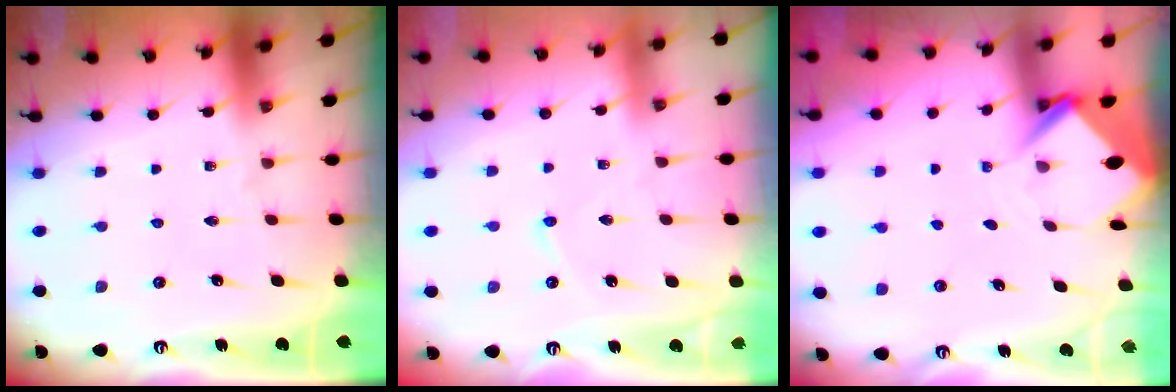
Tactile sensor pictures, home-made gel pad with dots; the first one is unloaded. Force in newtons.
{"total": 2.9, "press": 2.9, "slide": 0.2}
{"total": 3.9, "press": 3.9, "slide": 0.2}